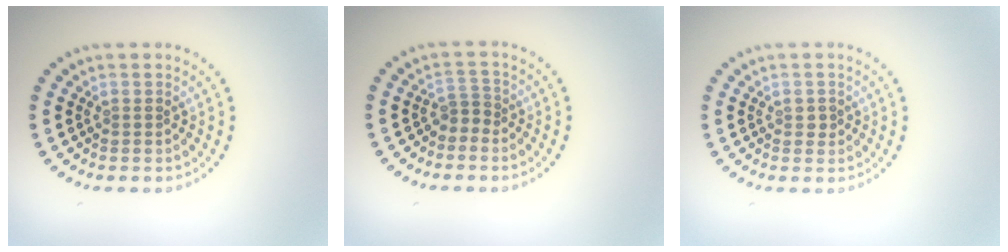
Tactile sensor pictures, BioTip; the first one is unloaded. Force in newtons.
{"total": 1.5, "press": 1.0, "slide": 1.1}
{"total": 1.0, "press": 1.0, "slide": 0.2}